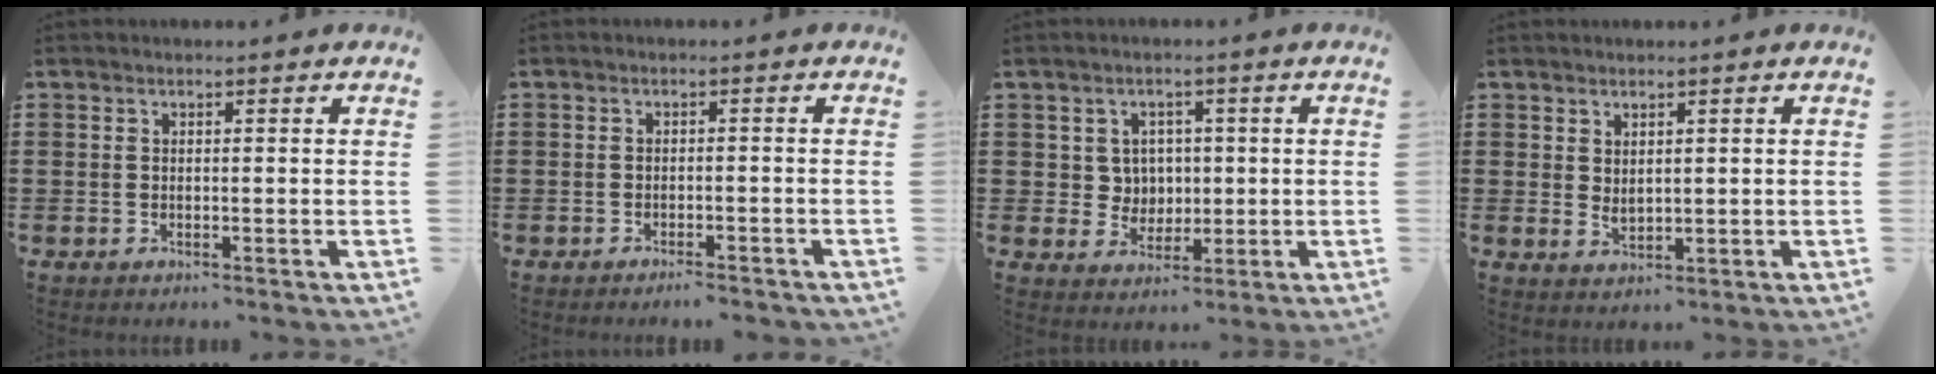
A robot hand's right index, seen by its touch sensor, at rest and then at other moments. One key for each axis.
{"total": 1.6, "fx": -1.5, "fy": 0.0, "fz": 0.6, "tx": -0.012, "ty": 0.001, "tz": -0.029}
{"total": 4.0, "fx": 0.7, "fy": 3.9, "fz": 0.9, "tx": -0.038, "ty": 0.013, "tz": 0.011}
{"total": 1.8, "fx": 1.1, "fy": 0.9, "fz": 1.1, "tx": -0.021, "ty": 0.000, "tz": 0.022}